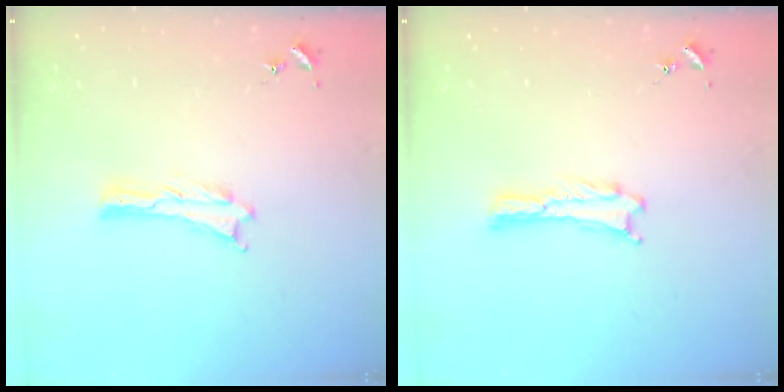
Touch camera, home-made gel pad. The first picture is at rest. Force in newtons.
{"total": 0.0}